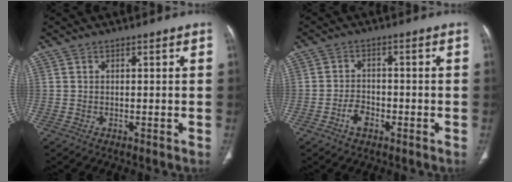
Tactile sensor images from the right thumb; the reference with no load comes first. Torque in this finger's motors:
{"motor_torque": [1.37, 0.53, 0.94, -0.52, 0.01]}